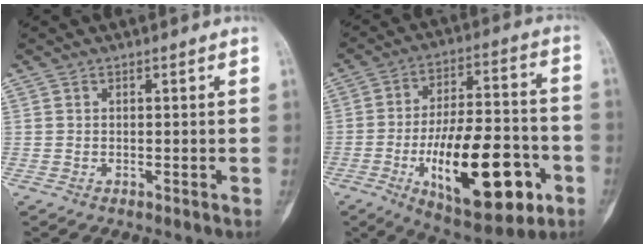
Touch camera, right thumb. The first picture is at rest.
{"total": 23.6, "force": [-8.2, 9.8, 19.9], "torque": [-0.309, 0.024, -0.117]}